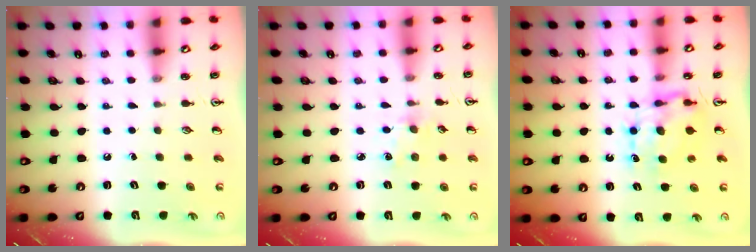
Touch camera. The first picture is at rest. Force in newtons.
{"total": 2.9, "press": 2.9, "slide": 0.5}
{"total": 6.6, "press": 6.6, "slide": 0.6}